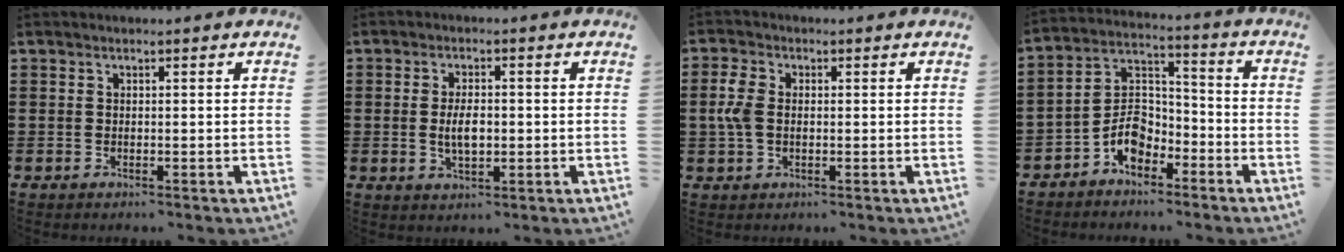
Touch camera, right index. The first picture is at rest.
{"total": 4.1, "force": [-0.3, 1.8, 3.6], "torque": [-0.059, 0.001, -0.008]}
{"total": 4.3, "force": [0.1, 2.8, 3.3], "torque": [-0.091, 0.003, -0.007]}
{"total": 6.8, "force": [-4.0, 4.1, 3.6], "torque": [-0.080, 0.012, -0.079]}